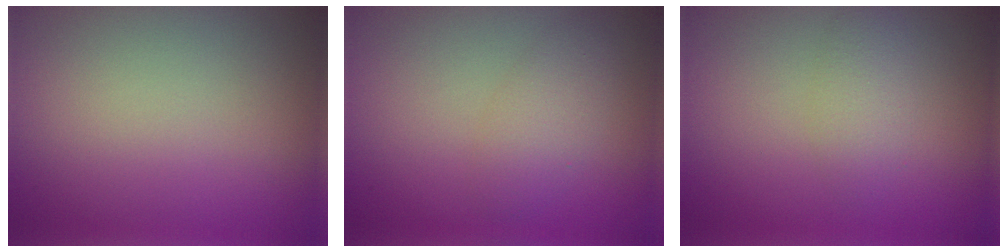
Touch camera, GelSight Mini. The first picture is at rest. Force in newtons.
{"total": 2.4, "press": 2.4, "slide": 0.2}
{"total": 2.0, "press": 2.0, "slide": 0.0}